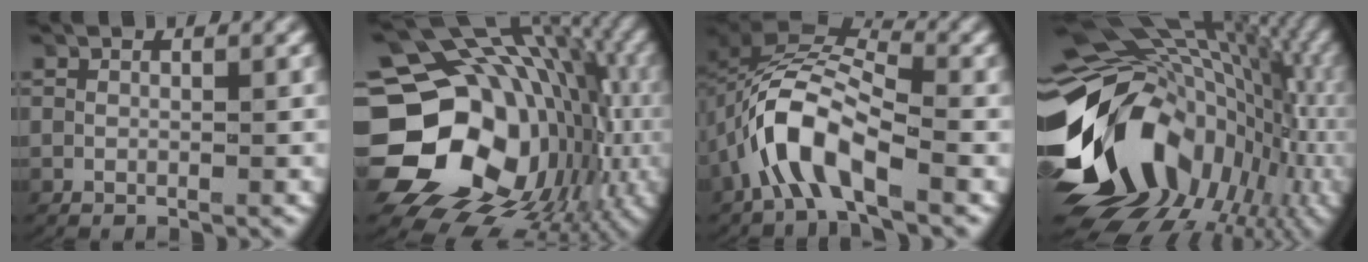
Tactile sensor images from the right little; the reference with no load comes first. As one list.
[{"total": 25.1, "force": [-2.3, 19.3, 15.9], "torque": [-0.270, -0.067, -0.024]}, {"total": 6.6, "force": [-1.5, 4.0, 5.0], "torque": [-0.118, -0.005, -0.033]}, {"total": 27.0, "force": [-3.0, 18.7, 19.2], "torque": [-0.287, -0.030, -0.045]}]